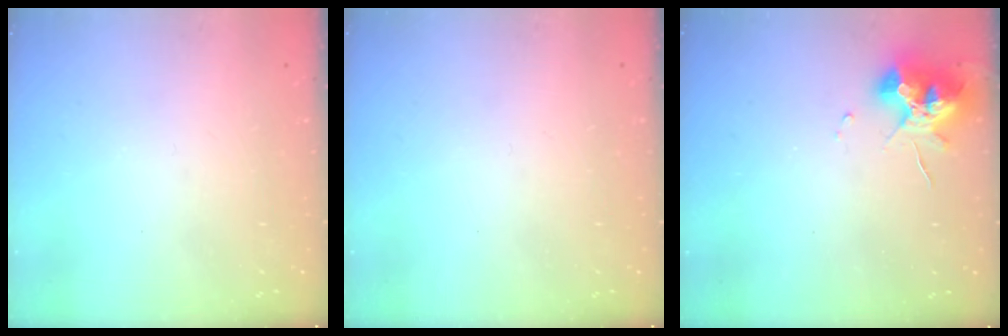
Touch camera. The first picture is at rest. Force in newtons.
{"total": 0.0}
{"total": 10.6, "press": 10.5, "slide": 1.4}